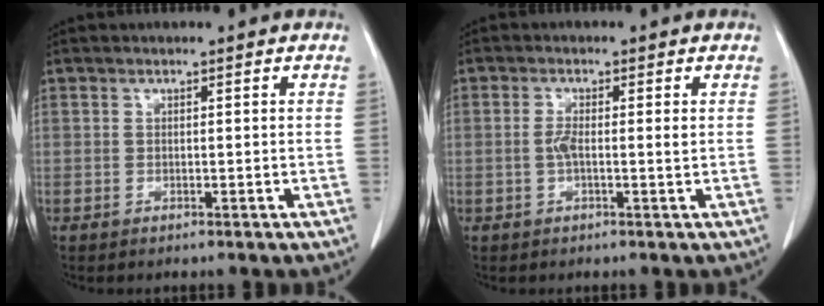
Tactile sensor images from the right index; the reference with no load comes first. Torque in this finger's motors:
{"motor_torque": [0.14, 0.04, 0.09, 0.04]}